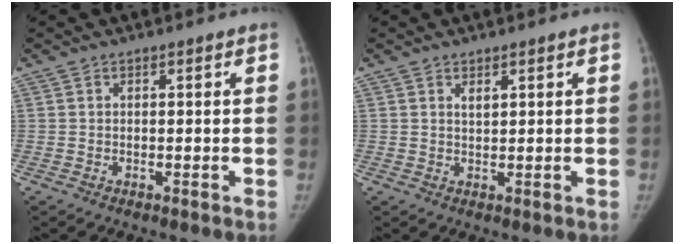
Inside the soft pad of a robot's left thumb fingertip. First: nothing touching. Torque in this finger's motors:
{"motor_torque": [0.42, 0.01, 0.50, -0.52, 0.07]}